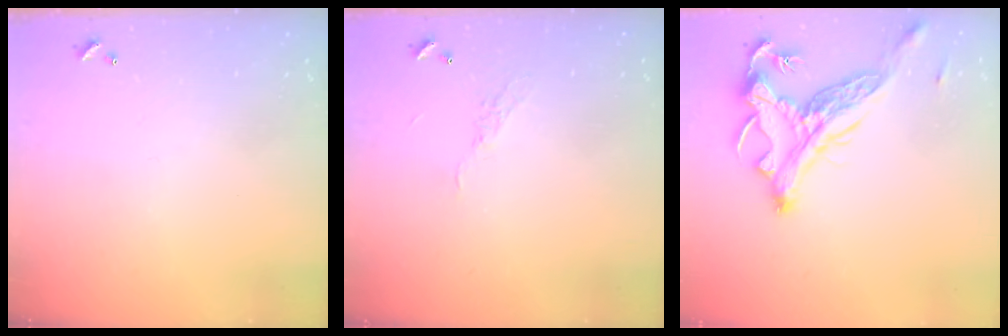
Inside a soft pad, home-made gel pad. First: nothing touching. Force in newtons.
{"total": 5.6, "press": 5.6, "slide": 0.7}
{"total": 4.1, "press": 3.9, "slide": 1.2}